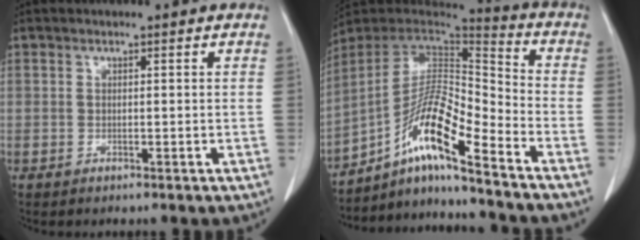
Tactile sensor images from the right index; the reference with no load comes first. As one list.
[{"total": 13.6, "force": [-9.0, 0.8, 10.1], "torque": [-0.182, 0.016, -0.162]}]